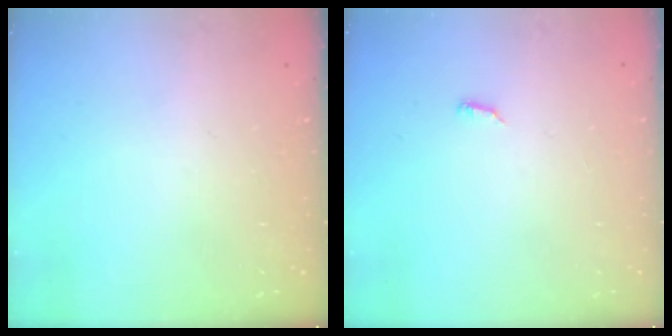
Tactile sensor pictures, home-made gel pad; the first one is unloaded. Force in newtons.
{"total": 3.4, "press": 3.4, "slide": 0.5}